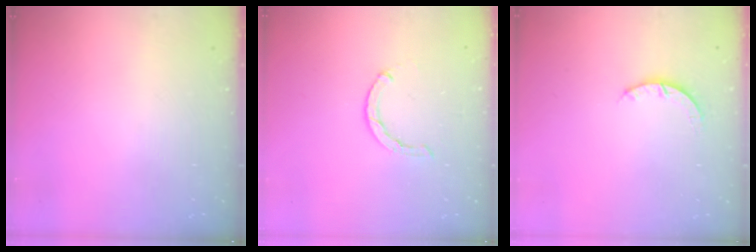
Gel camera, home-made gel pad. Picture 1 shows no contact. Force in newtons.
{"total": 1.2, "press": 1.2, "slide": 0.2}
{"total": 2.9, "press": 2.9, "slide": 0.4}